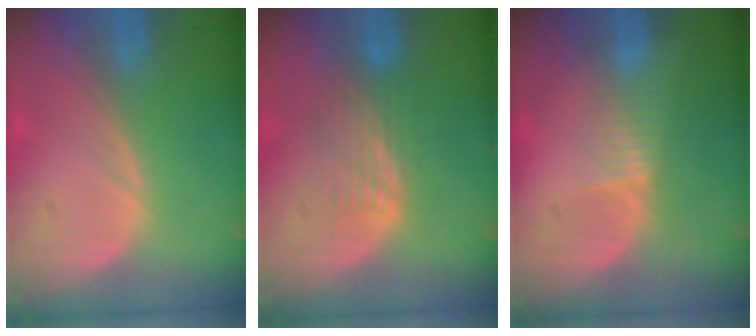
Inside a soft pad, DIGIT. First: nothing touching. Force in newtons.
{"total": 4.4, "press": 3.7, "slide": 2.4}
{"total": 2.3, "press": 2.1, "slide": 1.0}